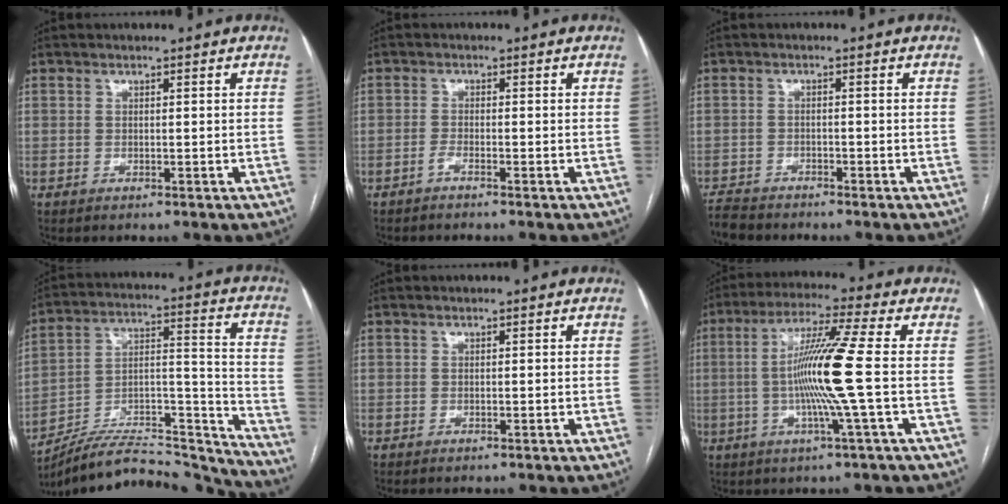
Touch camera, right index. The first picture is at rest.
{"total": 1.2, "force": [-1.0, -0.2, 0.7], "torque": [-0.015, 0.001, -0.022]}
{"total": 3.8, "force": [-3.7, 0.8, 0.2], "torque": [-0.003, -0.013, -0.069]}
{"total": 24.9, "force": [-23.8, 3.1, 7.0], "torque": [-0.099, 0.035, -0.366]}
{"total": 0.0}
{"total": 11.7, "force": [-0.9, -2.0, 11.5], "torque": [-0.218, -0.005, -0.020]}